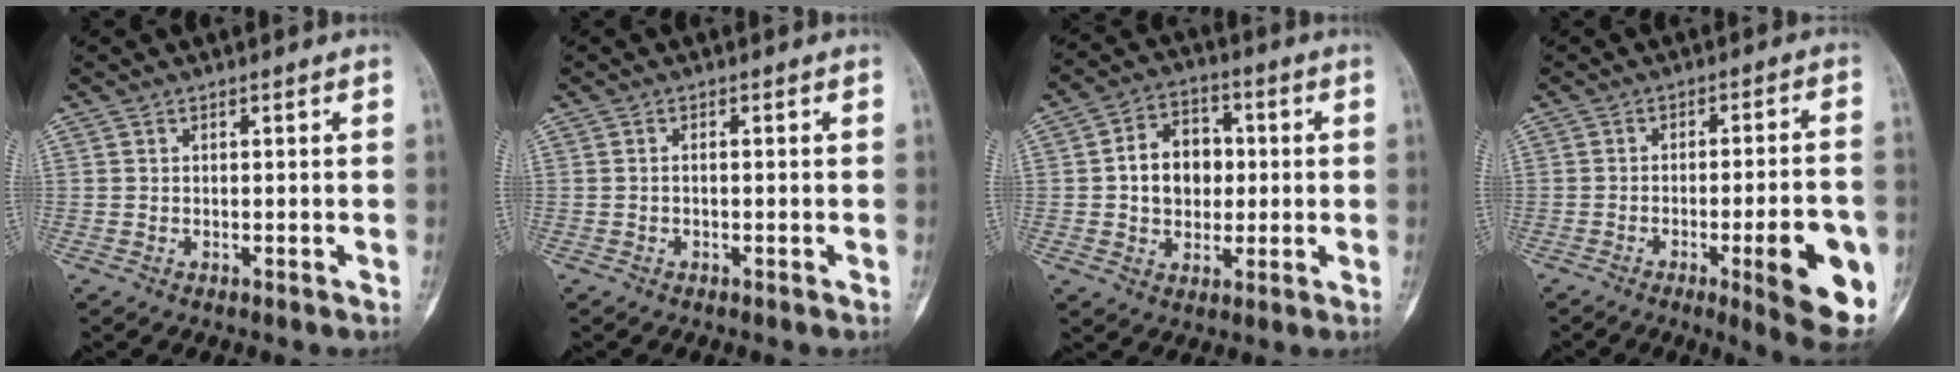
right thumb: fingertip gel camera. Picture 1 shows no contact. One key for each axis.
{"total": 0.6, "fx": -0.2, "fy": 0.3, "fz": 0.5, "tx": -0.007, "ty": 0.002, "tz": -0.004}
{"total": 10.6, "fx": 0.5, "fy": 8.2, "fz": 6.7, "tx": -0.072, "ty": 0.016, "tz": 0.005}
{"total": 15.3, "fx": -5.1, "fy": 3.0, "fz": 14.0, "tx": -0.158, "ty": 0.008, "tz": -0.061}